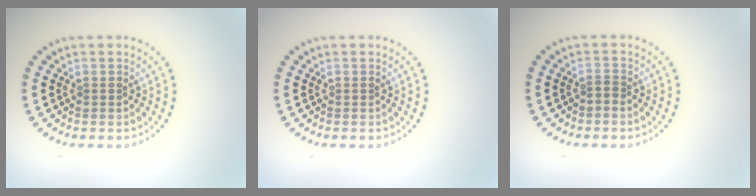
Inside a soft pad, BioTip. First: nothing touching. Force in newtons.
{"total": 0.0}
{"total": 0.6, "press": 0.4, "slide": 0.5}